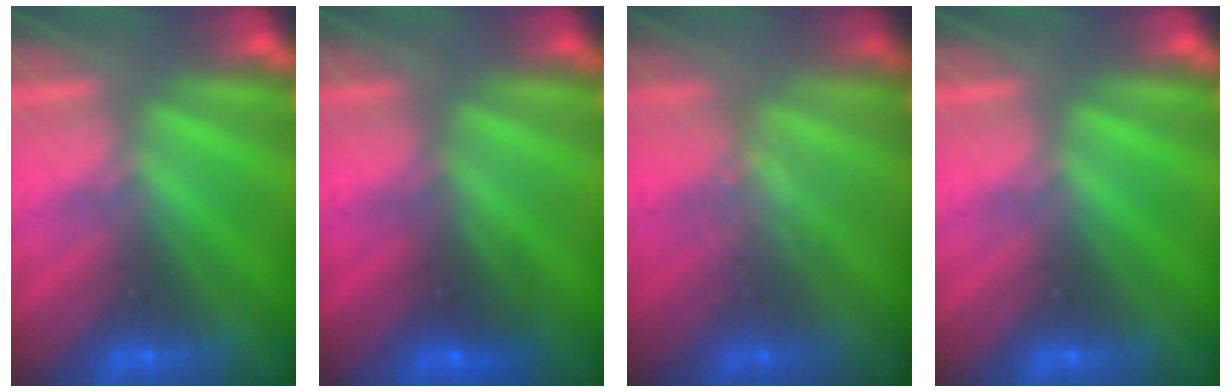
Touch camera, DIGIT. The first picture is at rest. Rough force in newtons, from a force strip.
{"total": 2.4}
{"total": 2.5}
{"total": 0.0}